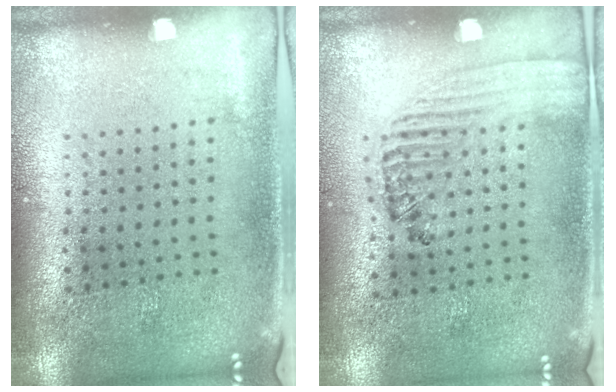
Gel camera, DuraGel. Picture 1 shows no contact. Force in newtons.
{"total": 1.4, "press": 1.2, "slide": 0.7}